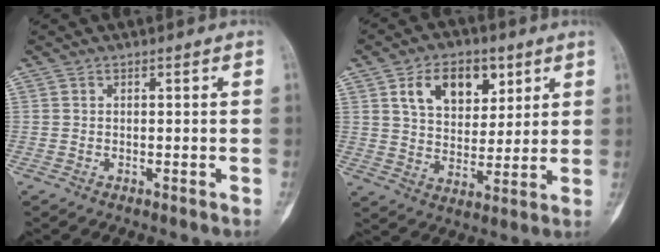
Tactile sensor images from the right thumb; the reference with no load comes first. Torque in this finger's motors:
{"motor_torque": [0.86, 1.24, 0.79, 0.26, 0.23]}